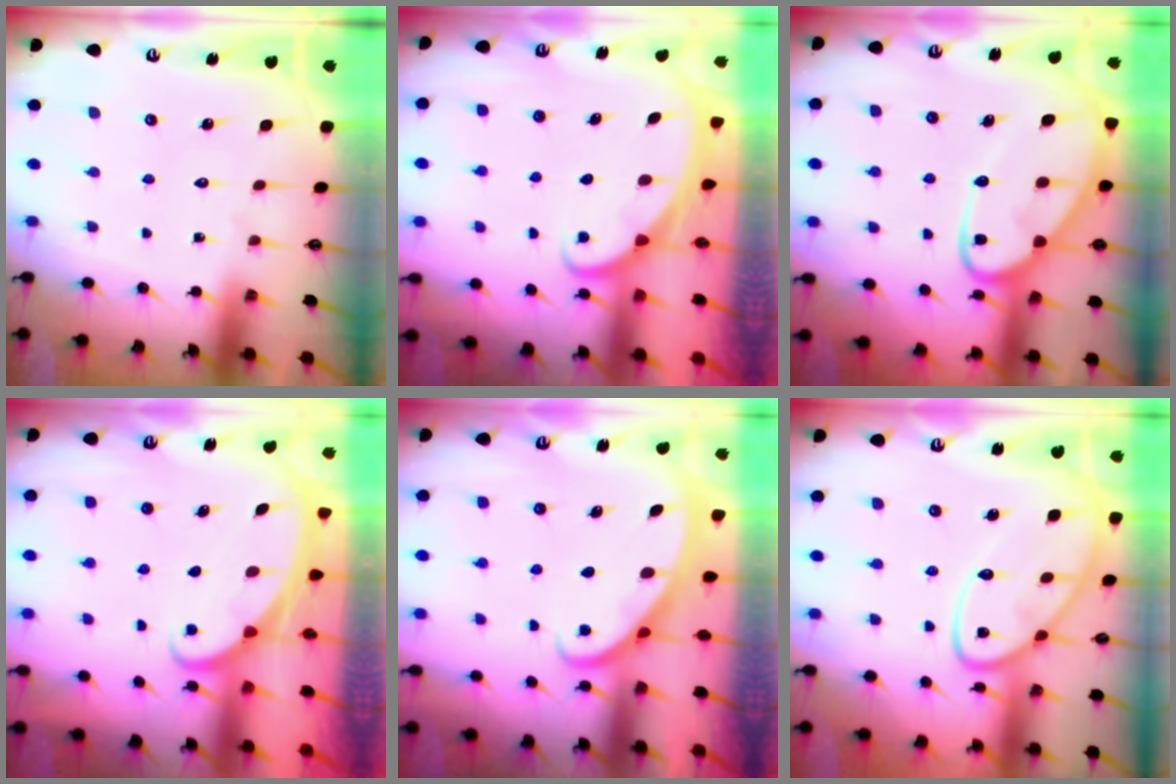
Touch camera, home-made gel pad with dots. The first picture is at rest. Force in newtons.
{"total": 1.7, "press": 1.7, "slide": 0.1}
{"total": 12.1, "press": 12.1, "slide": 1.0}
{"total": 1.5, "press": 1.5, "slide": 0.1}
{"total": 2.8, "press": 2.8, "slide": 0.1}
{"total": 13.0, "press": 13.0, "slide": 1.2}